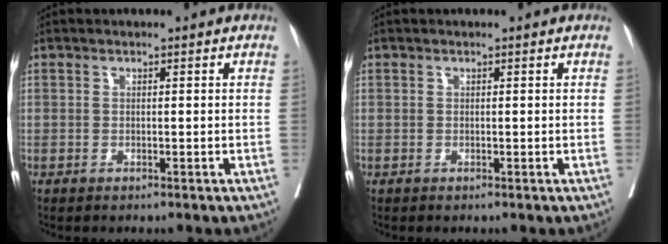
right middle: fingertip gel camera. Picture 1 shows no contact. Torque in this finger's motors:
{"motor_torque": [-0.13, -0.05, -0.02, -0.03]}